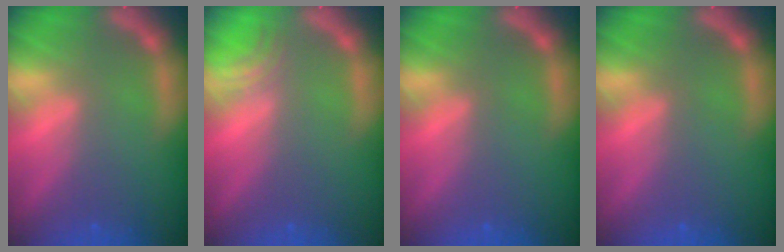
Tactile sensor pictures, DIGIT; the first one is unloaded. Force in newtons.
{"total": 2.0}
{"total": 0.0}
{"total": 0.0}